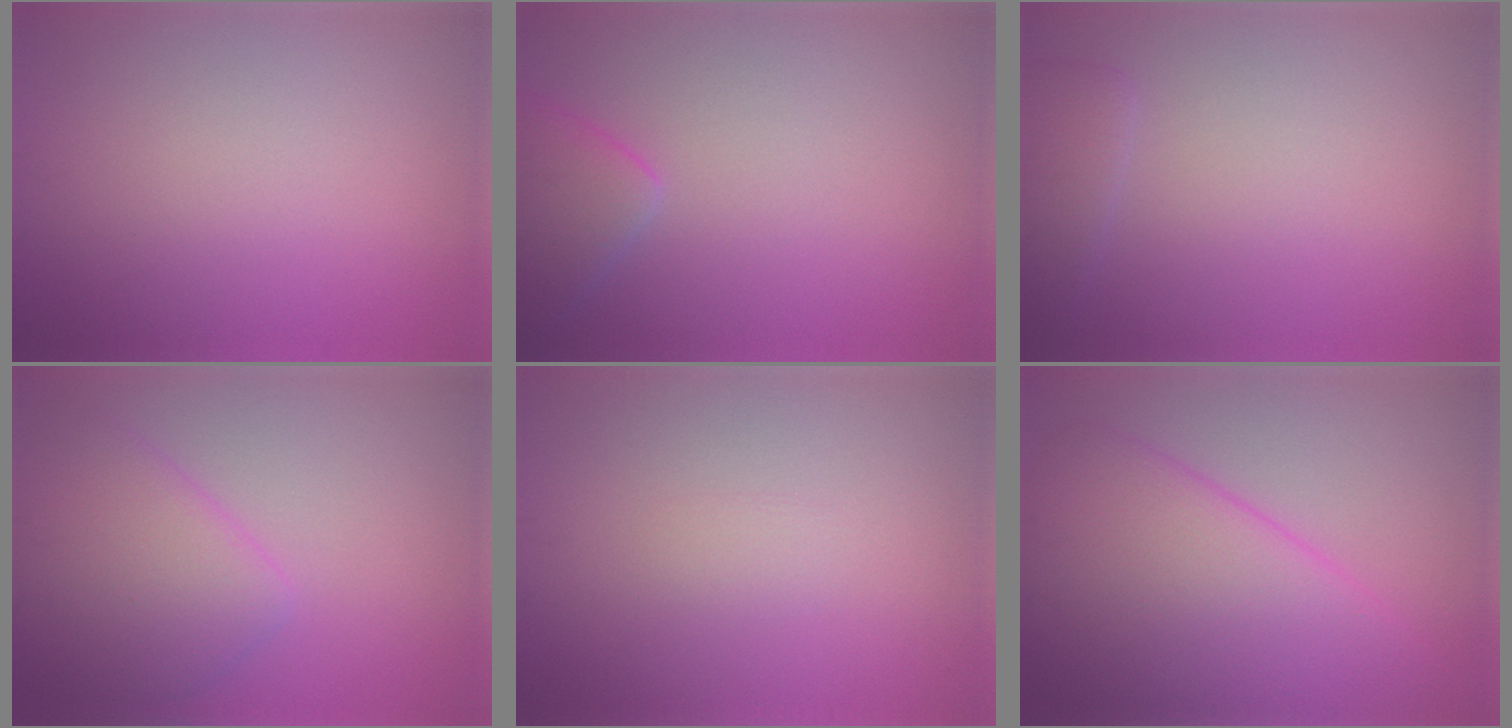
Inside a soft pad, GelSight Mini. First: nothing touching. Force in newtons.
{"total": 3.2, "press": 3.2, "slide": 0.2}
{"total": 2.1, "press": 2.1, "slide": 0.2}
{"total": 5.2, "press": 5.2, "slide": 0.2}
{"total": 0.7, "press": 0.7, "slide": 0.1}
{"total": 10.1, "press": 10.1, "slide": 0.5}